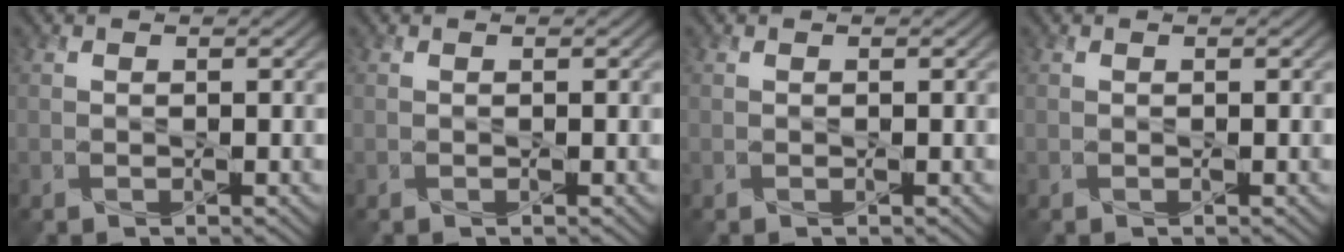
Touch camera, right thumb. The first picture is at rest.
{"total": 0.0}
{"total": 0.0}
{"total": 0.0}